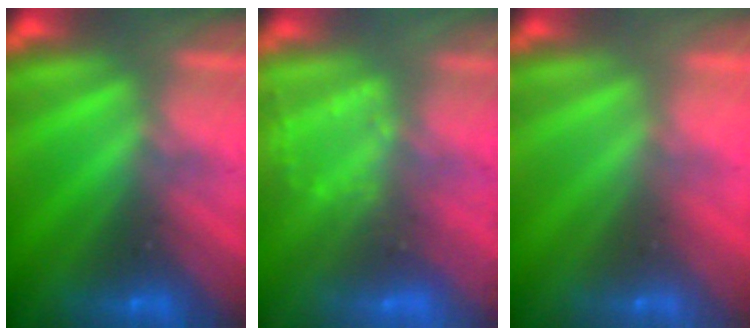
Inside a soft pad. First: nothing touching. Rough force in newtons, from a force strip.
{"total": 2.9}
{"total": 3.2}